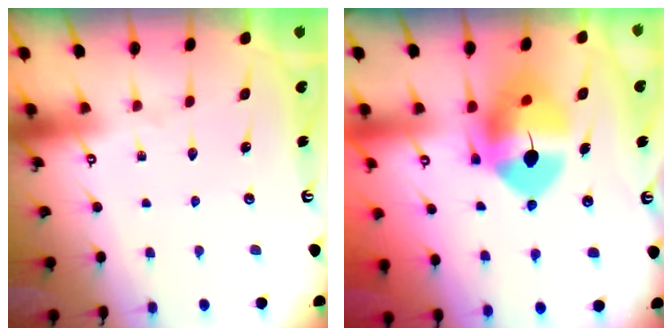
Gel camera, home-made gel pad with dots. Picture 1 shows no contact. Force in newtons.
{"total": 12.5, "press": 12.4, "slide": 1.9}